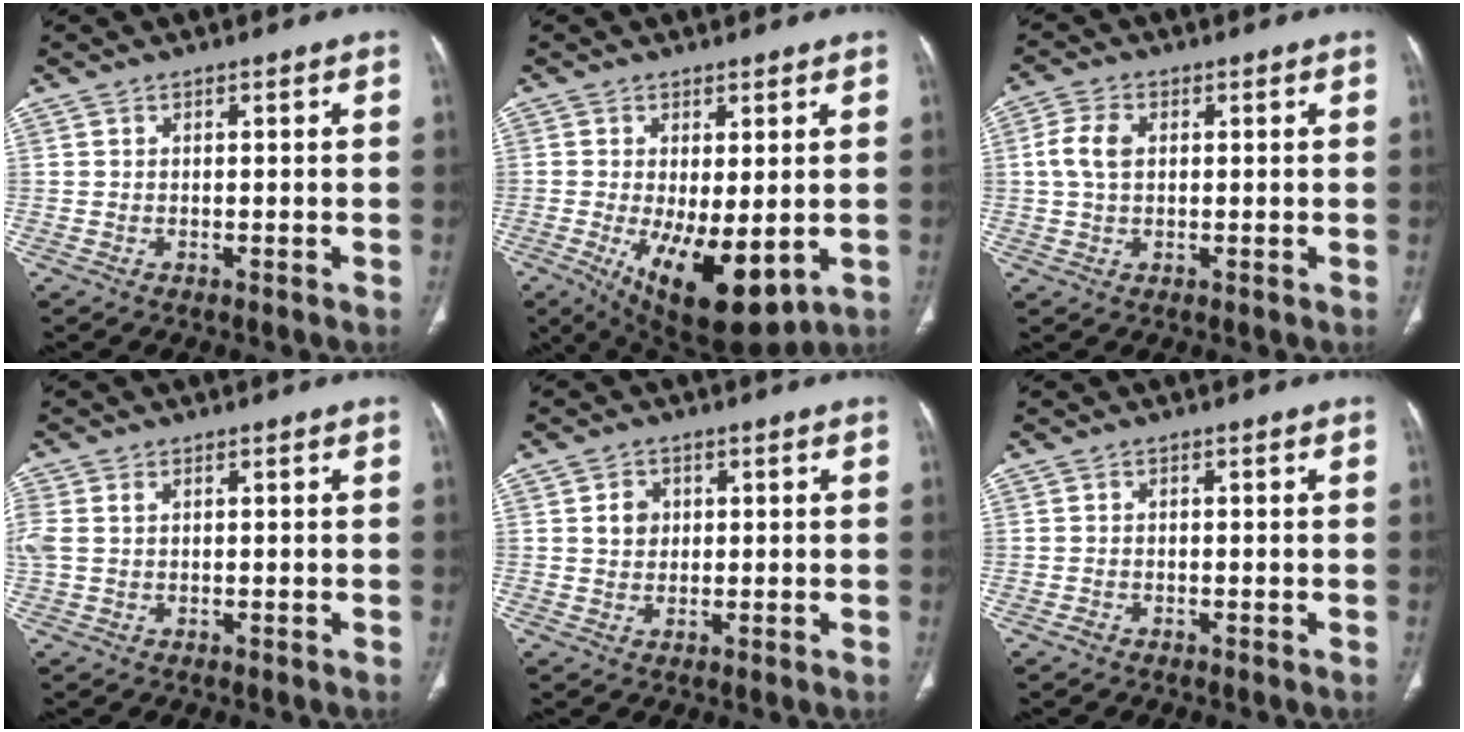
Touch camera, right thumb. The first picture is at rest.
{"total": 13.8, "force": [-3.1, 5.7, 12.1], "torque": [-0.188, -0.027, -0.027]}
{"total": 5.2, "force": [0.8, 3.4, 3.9], "torque": [-0.090, 0.010, 0.013]}
{"total": 4.4, "force": [0.8, 3.0, 3.1], "torque": [-0.103, 0.019, 0.024]}
{"total": 3.4, "force": [0.8, 2.9, 1.6], "torque": [-0.010, -0.001, 0.013]}
{"total": 0.9, "force": [-0.6, 0.6, 0.3], "torque": [-0.006, 0.003, -0.015]}